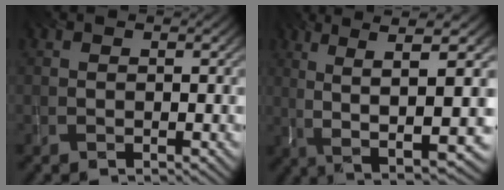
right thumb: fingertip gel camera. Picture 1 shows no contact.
{"total": 9.7, "force": [-0.6, 1.8, 9.5], "torque": [-0.174, 0.010, -0.001]}